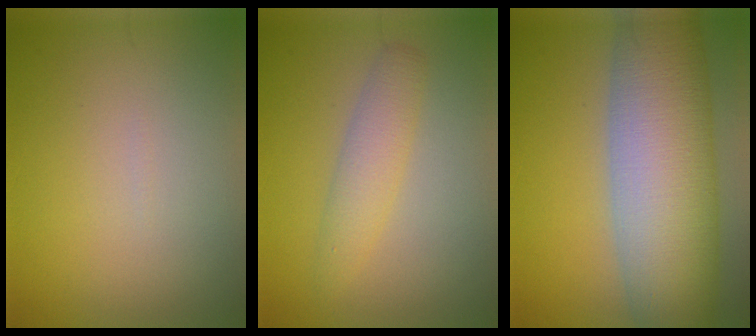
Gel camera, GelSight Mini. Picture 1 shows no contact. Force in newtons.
{"total": 2.8, "press": 2.8, "slide": 0.1}
{"total": 12.5, "press": 12.5, "slide": 0.6}